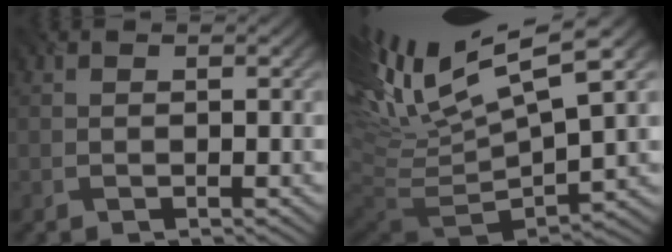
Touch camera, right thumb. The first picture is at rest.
{"total": 15.2, "force": [6.2, 5.4, 12.8], "torque": [-0.260, 0.018, 0.141]}